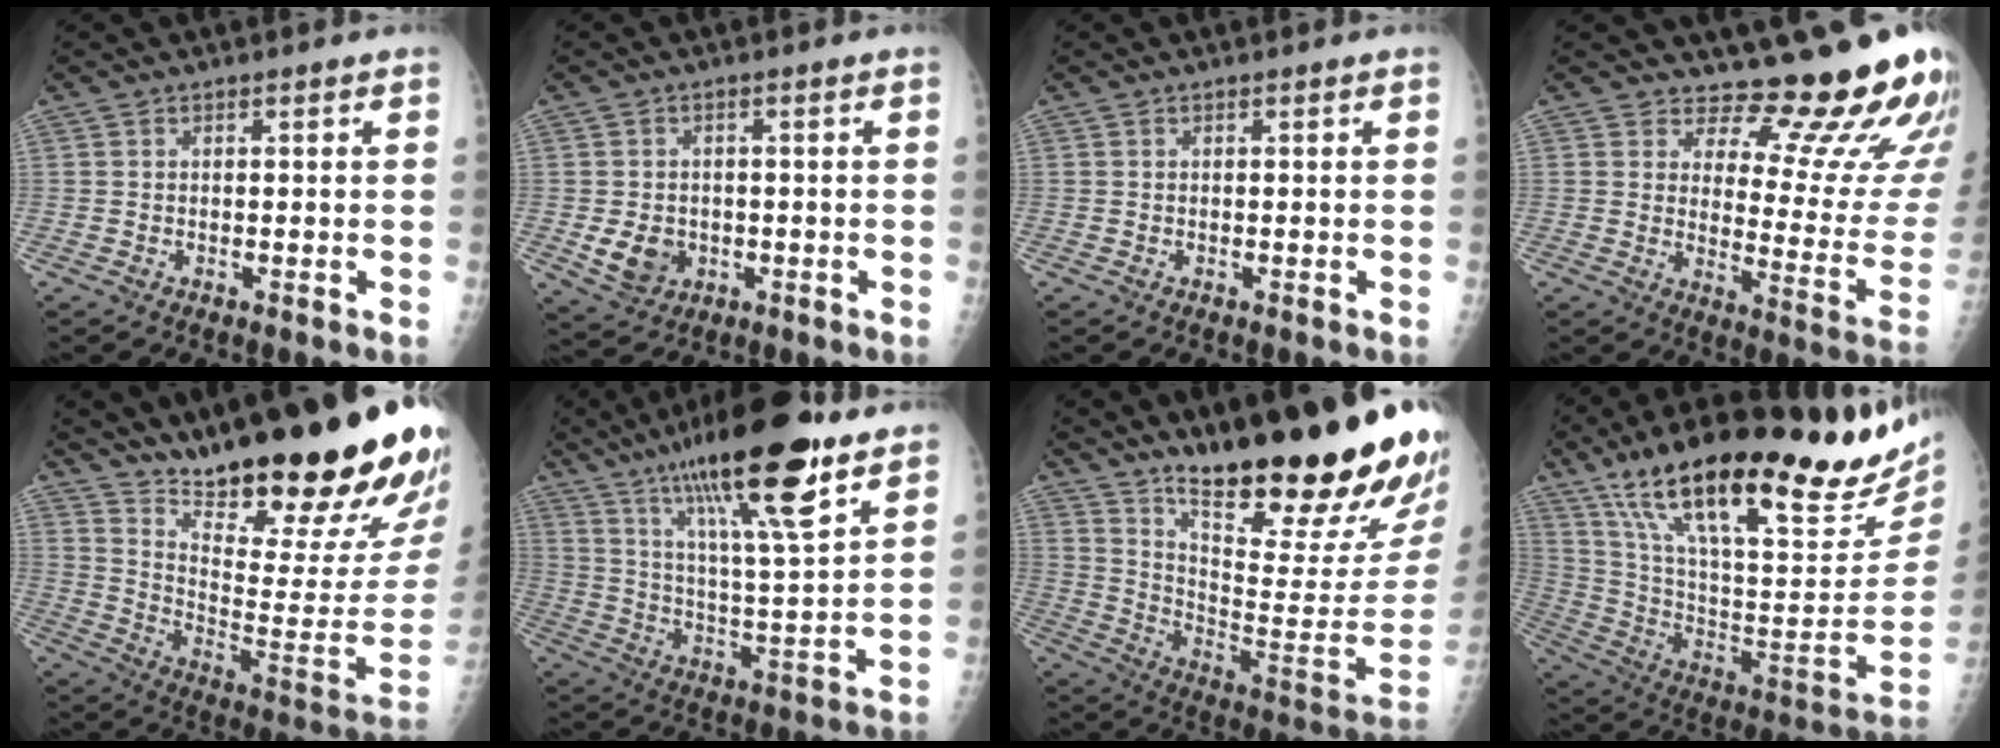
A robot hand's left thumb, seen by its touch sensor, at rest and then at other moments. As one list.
[{"total": 6.0, "force": [-1.0, 5.0, 3.2], "torque": [-0.040, 0.000, -0.005]}, {"total": 0.0}, {"total": 19.7, "force": [17.4, 5.4, 7.6], "torque": [-0.050, -0.166, 0.211]}, {"total": 29.3, "force": [21.3, 5.8, 19.3], "torque": [-0.259, -0.125, 0.319]}, {"total": 22.2, "force": [13.9, 4.3, 16.7], "torque": [-0.274, -0.046, 0.235]}, {"total": 28.1, "force": [19.0, 5.5, 20.0], "torque": [-0.271, -0.110, 0.295]}, {"total": 36.1, "force": [23.9, 8.6, 25.7], "torque": [-0.356, -0.063, 0.385]}]